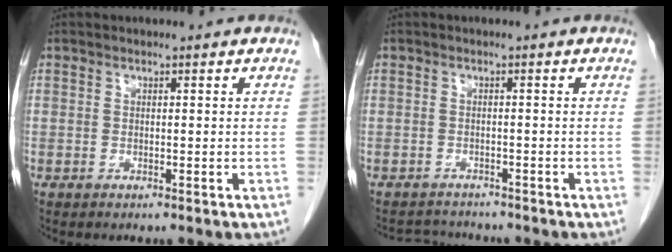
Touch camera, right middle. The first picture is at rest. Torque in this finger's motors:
{"motor_torque": [-1.06, -0.13, -0.38, -0.11]}